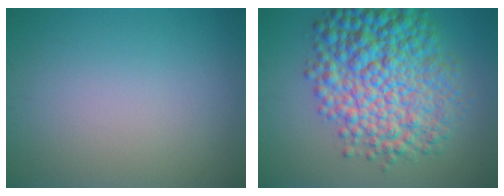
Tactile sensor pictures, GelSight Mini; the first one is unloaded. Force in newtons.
{"total": 10.5, "press": 10.5, "slide": 0.1}